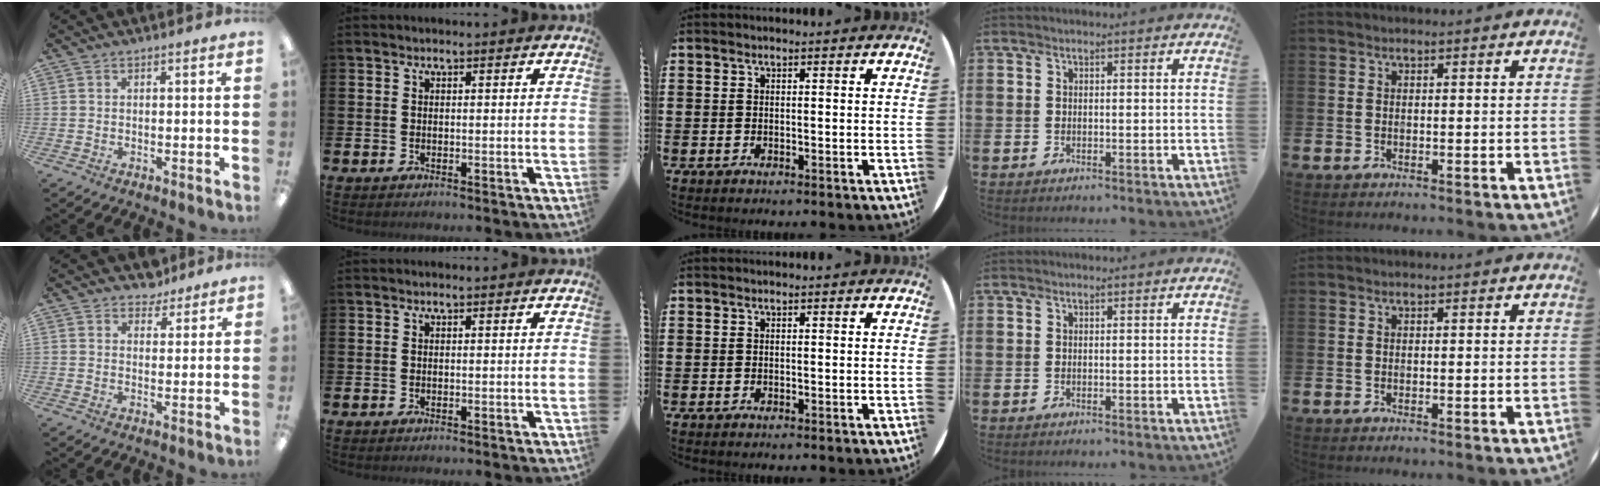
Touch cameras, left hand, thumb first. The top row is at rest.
{"thumb": {"total": 4.1, "force": [3.5, 2.2, 0.3], "torque": [-0.001, -0.016, 0.062]}}